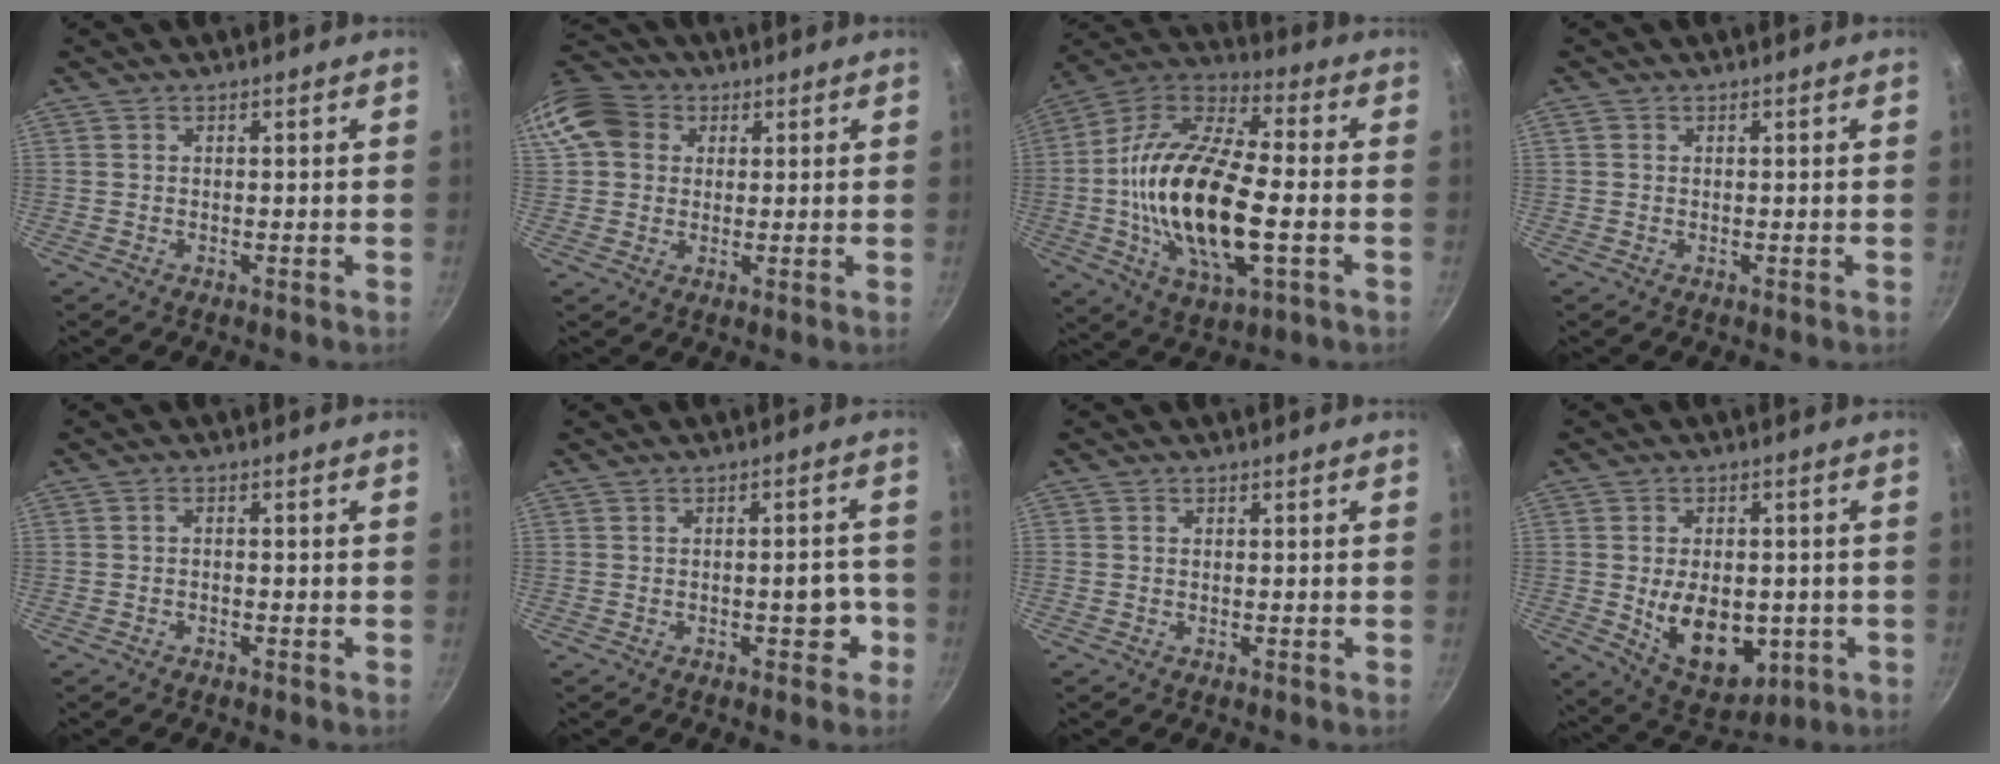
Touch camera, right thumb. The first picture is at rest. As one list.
[{"total": 12.1, "force": [3.2, 10.3, 5.5], "torque": [-0.100, 0.021, 0.046]}, {"total": 23.9, "force": [-3.1, 10.1, 21.5], "torque": [-0.414, 0.022, -0.072]}, {"total": 0.8, "force": [0.2, 0.7, 0.3], "torque": [-0.005, 0.003, 0.001]}, {"total": 1.0, "force": [-0.7, 0.4, 0.5], "torque": [-0.014, 0.008, -0.015]}, {"total": 4.9, "force": [-1.8, 2.2, 3.9], "torque": [-0.029, 0.022, -0.024]}, {"total": 0.0}, {"total": 13.7, "force": [-2.1, 8.9, 10.1], "torque": [-0.121, -0.010, -0.012]}]